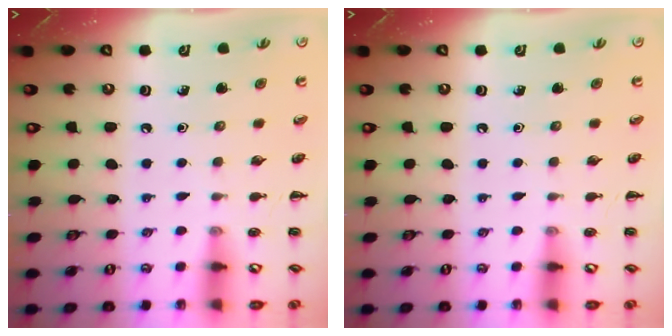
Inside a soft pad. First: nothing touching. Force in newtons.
{"total": 0.0}